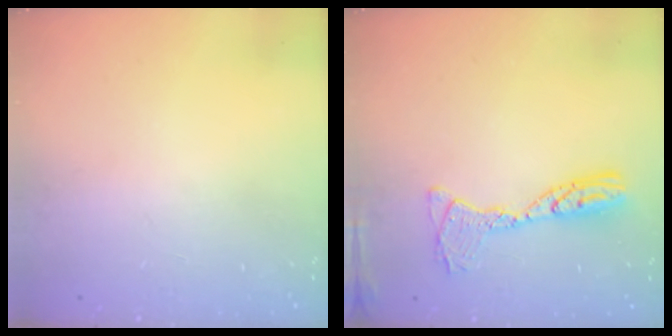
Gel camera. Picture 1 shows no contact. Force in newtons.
{"total": 11.6, "press": 11.5, "slide": 1.2}